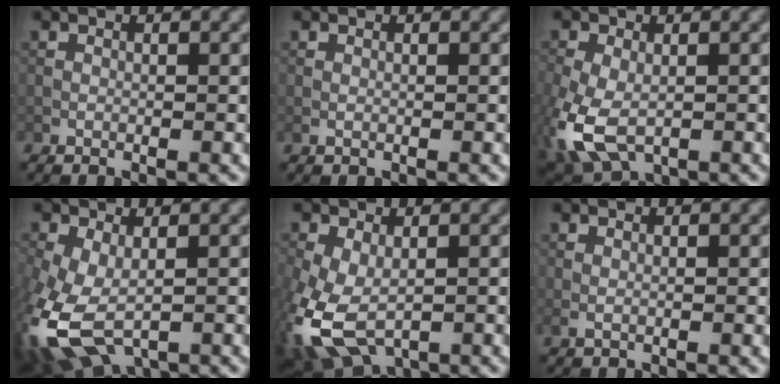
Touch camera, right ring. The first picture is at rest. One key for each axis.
{"total": 0.0}
{"total": 8.8, "fx": -3.4, "fy": 5.1, "fz": 6.3, "tx": -0.164, "ty": -0.034, "tz": -0.057}
{"total": 10.9, "fx": -3.9, "fy": 5.8, "fz": 8.3, "tx": -0.223, "ty": -0.046, "tz": -0.059}
{"total": 9.7, "fx": -3.8, "fy": 5.2, "fz": 7.3, "tx": -0.190, "ty": -0.035, "tz": -0.063}
{"total": 0.5, "fx": 0.2, "fy": 0.1, "fz": 0.4, "tx": -0.011, "ty": 0.001, "tz": 0.005}